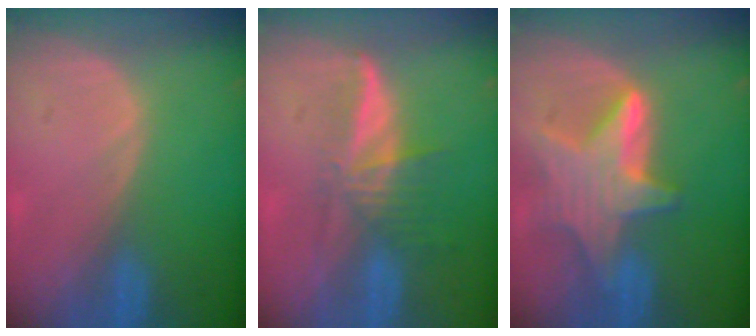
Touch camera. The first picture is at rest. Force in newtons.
{"total": 5.8, "press": 5.2, "slide": 2.6}
{"total": 8.4, "press": 8.3, "slide": 0.6}